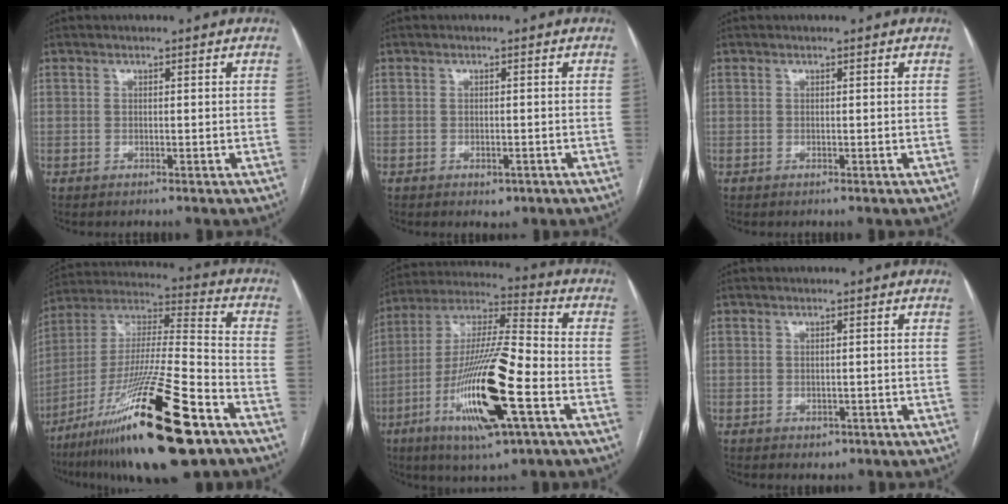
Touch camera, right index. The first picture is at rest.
{"total": 1.8, "force": [-1.0, 1.0, 1.1], "torque": [-0.012, 0.001, -0.006]}
{"total": 0.0}
{"total": 26.3, "force": [-14.9, 2.9, 21.5], "torque": [-0.378, -0.039, -0.258]}
{"total": 20.4, "force": [-7.3, 2.6, 18.9], "torque": [-0.379, -0.022, -0.127]}
{"total": 1.5, "force": [-0.6, 1.2, 0.7], "torque": [-0.007, 0.001, 0.000]}